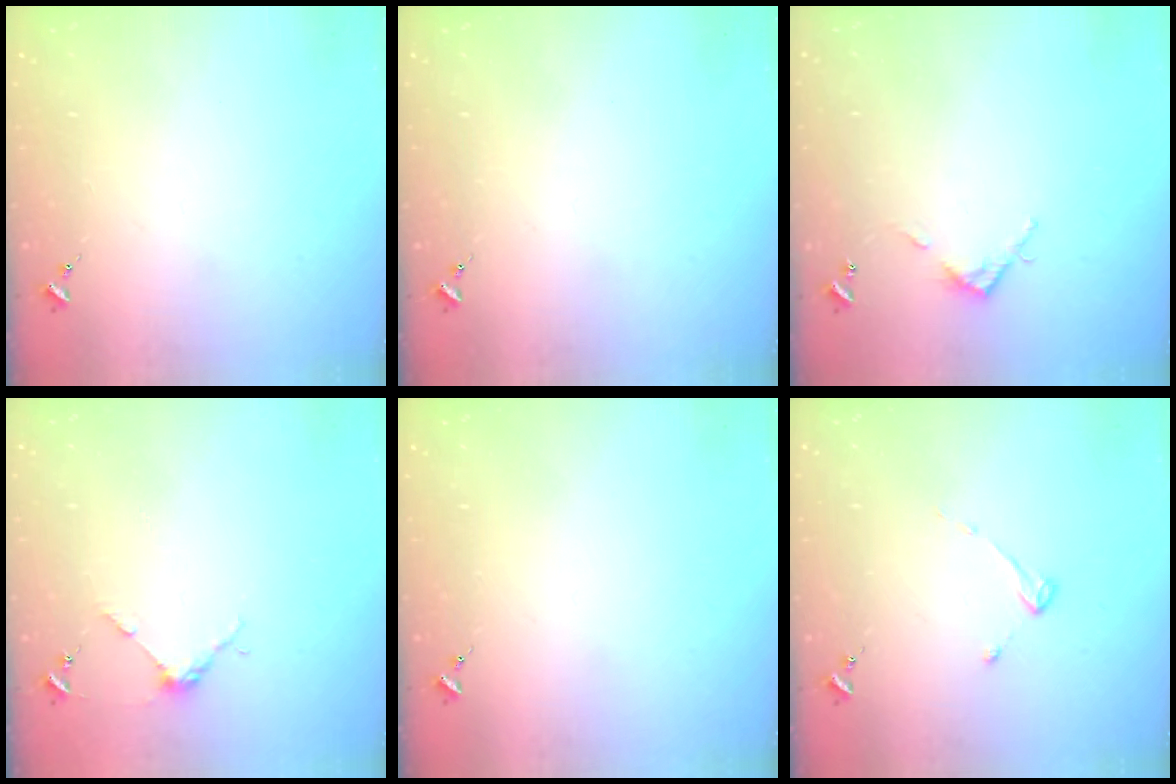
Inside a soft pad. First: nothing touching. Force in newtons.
{"total": 0.0}
{"total": 3.9, "press": 3.9, "slide": 0.3}
{"total": 3.7, "press": 3.7, "slide": 0.3}
{"total": 0.0}
{"total": 2.7, "press": 2.7, "slide": 0.3}